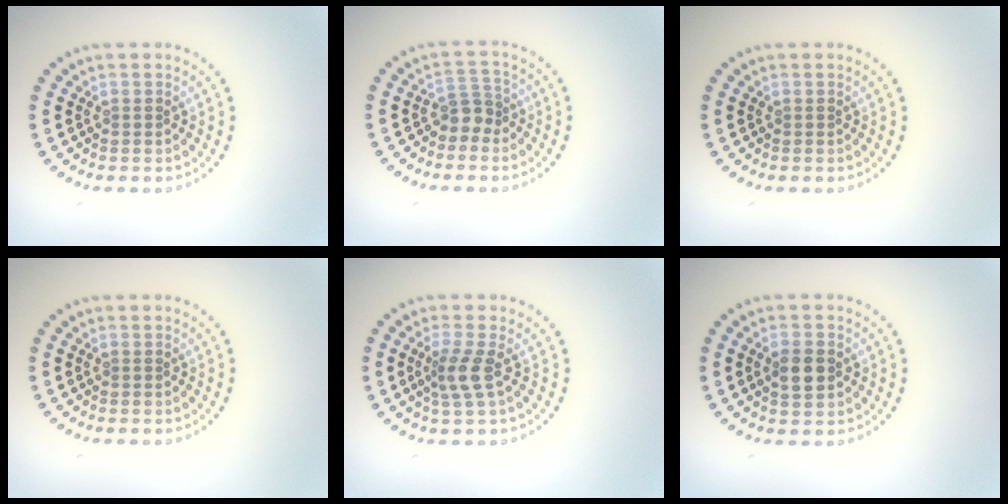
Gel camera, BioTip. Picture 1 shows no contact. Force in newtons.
{"total": 2.0, "press": 1.6, "slide": 1.2}
{"total": 0.0}
{"total": 0.0}
{"total": 2.5, "press": 1.9, "slide": 1.6}
{"total": 2.7, "press": 2.6, "slide": 0.2}